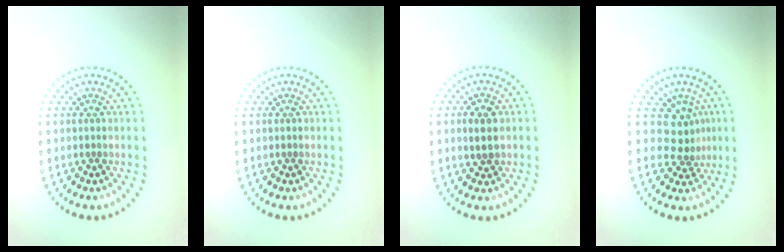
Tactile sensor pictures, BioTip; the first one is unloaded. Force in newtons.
{"total": 0.0}
{"total": 2.2, "press": 2.2, "slide": 0.1}
{"total": 2.7, "press": 1.9, "slide": 2.0}